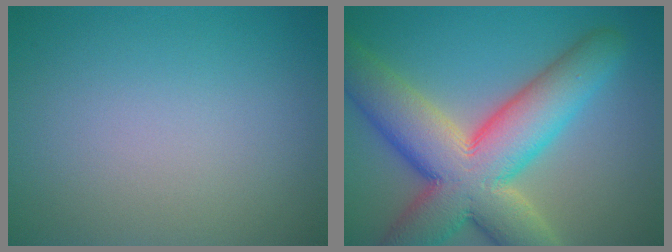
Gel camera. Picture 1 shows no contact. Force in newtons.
{"total": 12.6, "press": 12.6, "slide": 1.1}